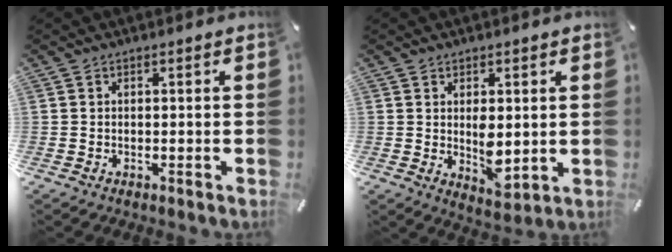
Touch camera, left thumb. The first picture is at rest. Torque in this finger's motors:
{"motor_torque": [1.10, 1.11, 0.44, -0.36, 0.28]}